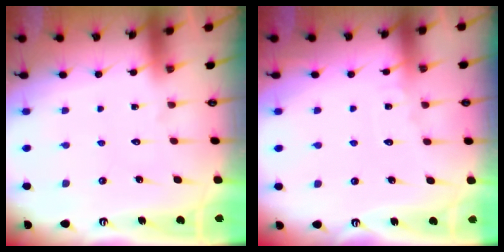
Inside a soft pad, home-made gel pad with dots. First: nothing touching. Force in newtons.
{"total": 3.5, "press": 3.5, "slide": 0.4}